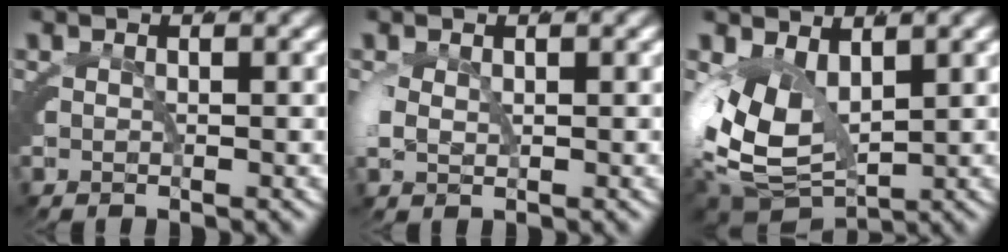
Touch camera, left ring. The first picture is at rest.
{"total": 1.5, "force": [0.0, 0.8, 1.2], "torque": [-0.041, -0.009, 0.012]}
{"total": 9.9, "force": [-1.0, 7.1, 6.8], "torque": [-0.150, -0.053, 0.011]}